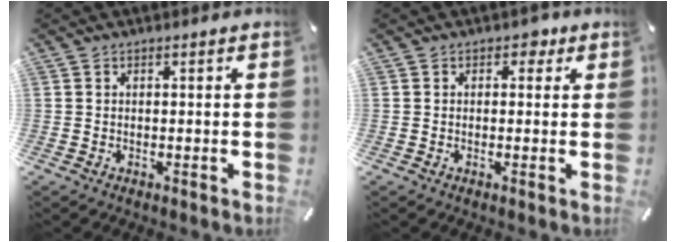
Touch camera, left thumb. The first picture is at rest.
{"total": 2.6, "force": [0.8, 2.0, 1.4], "torque": [-0.007, -0.001, 0.006]}